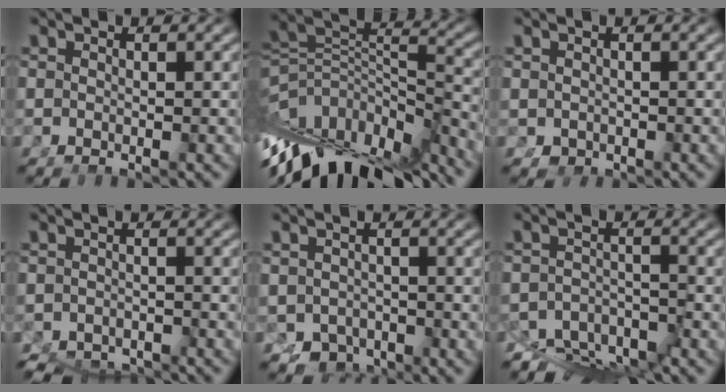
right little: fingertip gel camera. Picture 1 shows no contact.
{"total": 16.6, "force": [-6.1, 10.7, 11.2], "torque": [-0.200, -0.044, -0.081]}
{"total": 1.3, "force": [-0.5, 1.1, 0.6], "torque": [-0.021, -0.022, 0.009]}
{"total": 5.2, "force": [-4.8, 1.8, 0.9], "torque": [-0.016, -0.035, -0.066]}
{"total": 4.9, "force": [-2.4, 4.0, 1.6], "torque": [-0.028, -0.031, -0.028]}
{"total": 7.7, "force": [-4.8, 5.1, 3.3], "torque": [-0.057, -0.030, -0.077]}